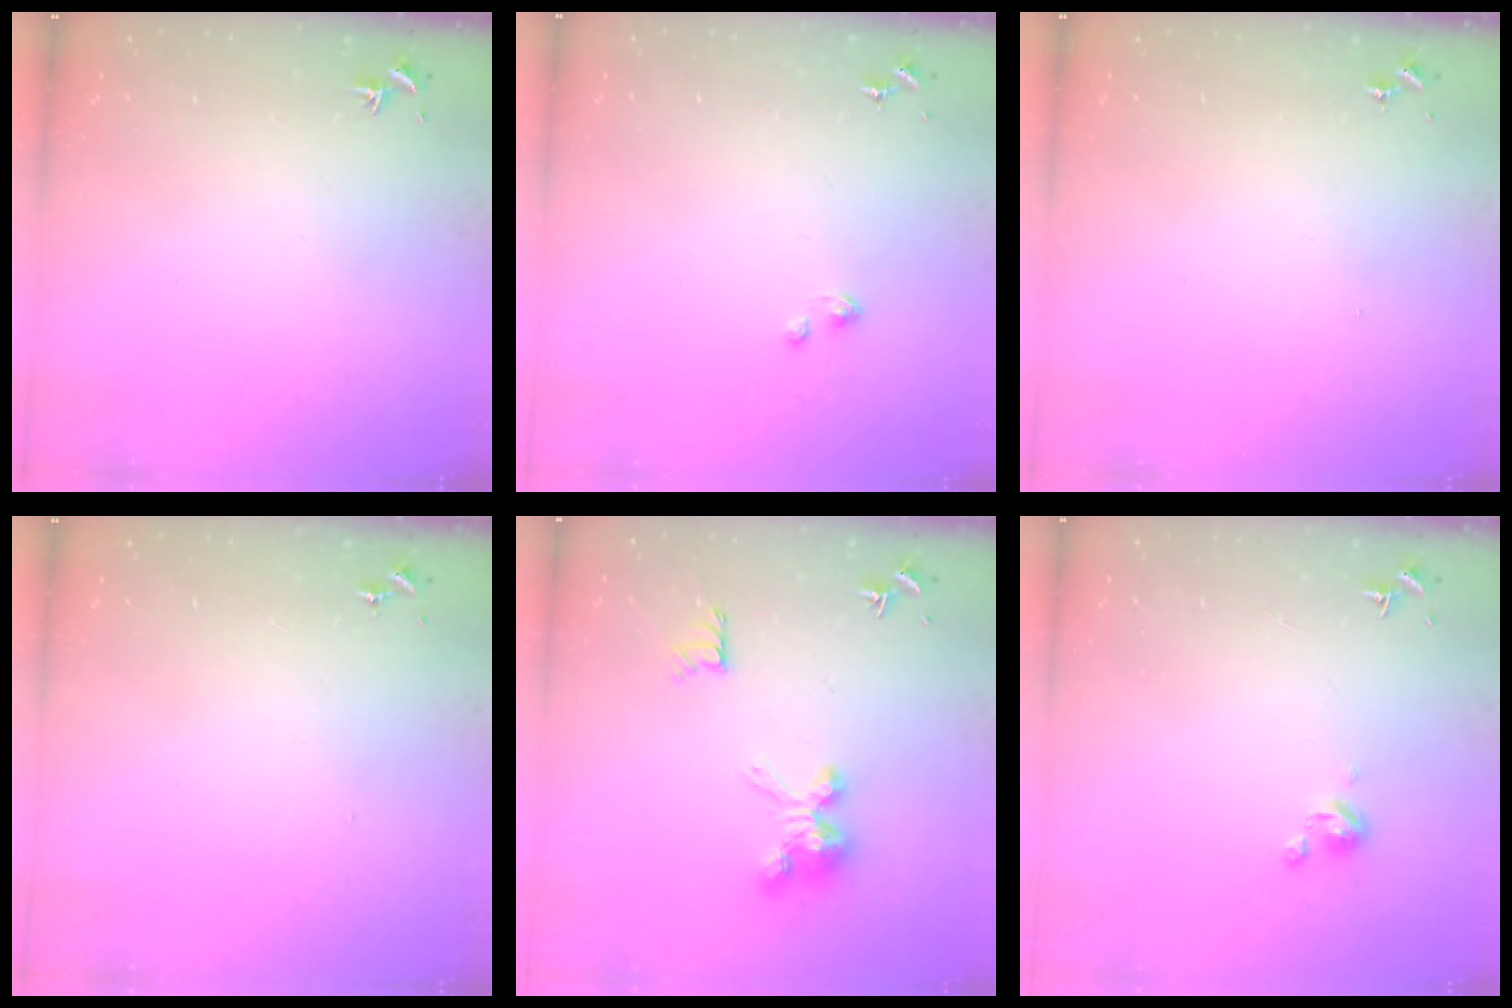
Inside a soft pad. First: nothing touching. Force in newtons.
{"total": 2.2, "press": 2.2, "slide": 0.2}
{"total": 0.0}
{"total": 0.0}
{"total": 9.9, "press": 9.9, "slide": 0.4}
{"total": 3.1, "press": 3.1, "slide": 0.3}